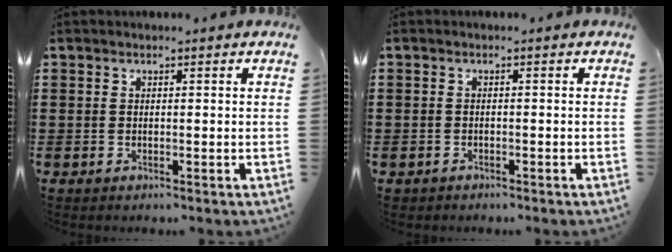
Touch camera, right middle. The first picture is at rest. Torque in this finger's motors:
{"motor_torque": [2.14, 0.00, 0.17, 0.09]}